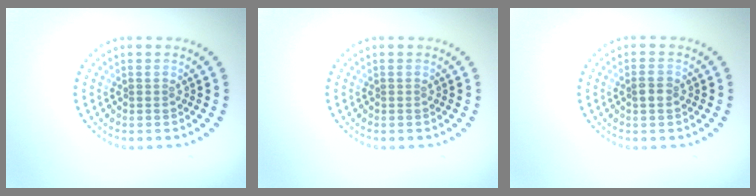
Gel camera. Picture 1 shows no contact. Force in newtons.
{"total": 0.0}
{"total": 1.4, "press": 1.4, "slide": 0.1}